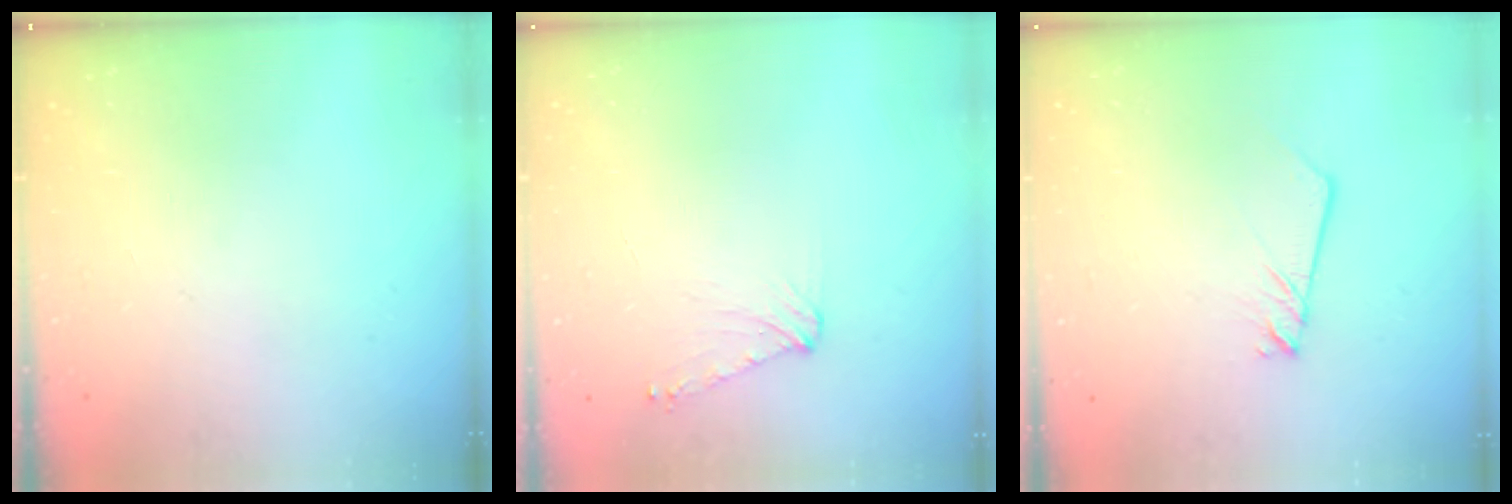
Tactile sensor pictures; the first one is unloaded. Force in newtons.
{"total": 5.4, "press": 5.4, "slide": 0.8}
{"total": 2.1, "press": 2.1, "slide": 0.1}